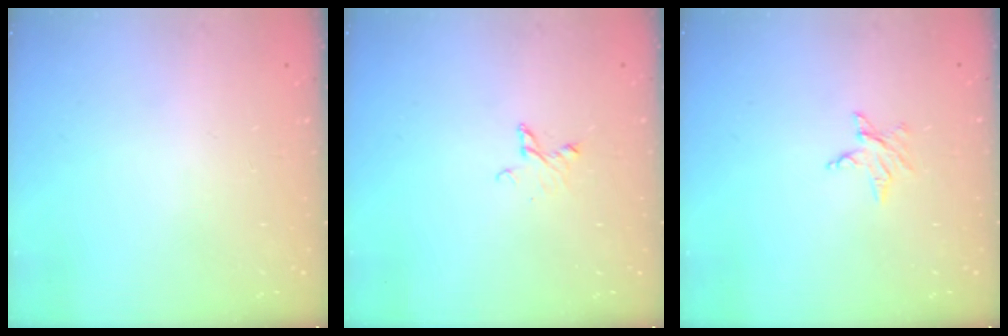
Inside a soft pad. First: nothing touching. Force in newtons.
{"total": 4.0, "press": 4.0, "slide": 0.4}
{"total": 3.5, "press": 3.5, "slide": 0.3}